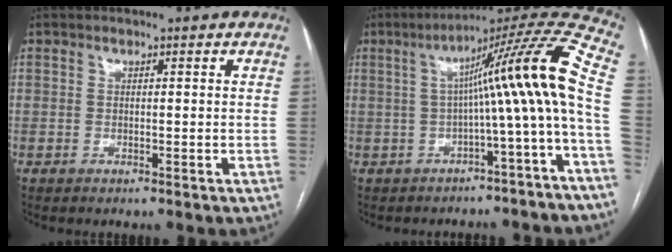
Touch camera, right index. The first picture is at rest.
{"total": 15.3, "force": [-0.9, -1.5, 15.2], "torque": [-0.206, 0.040, -0.019]}